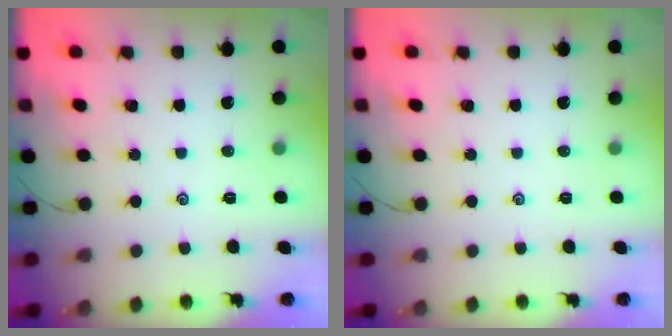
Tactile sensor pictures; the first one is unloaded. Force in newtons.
{"total": 0.0}